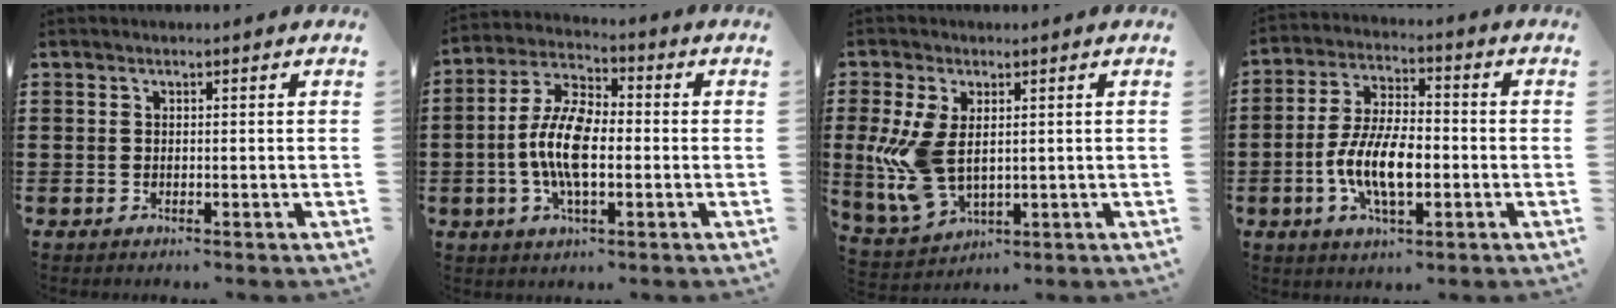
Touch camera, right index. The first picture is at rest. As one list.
[{"total": 9.3, "force": [-1.3, 4.3, 8.2], "torque": [-0.190, -0.004, -0.032]}, {"total": 8.2, "force": [0.7, 4.8, 6.6], "torque": [-0.164, -0.006, 0.012]}, {"total": 9.6, "force": [-2.4, 4.1, 8.4], "torque": [-0.189, -0.008, -0.050]}]